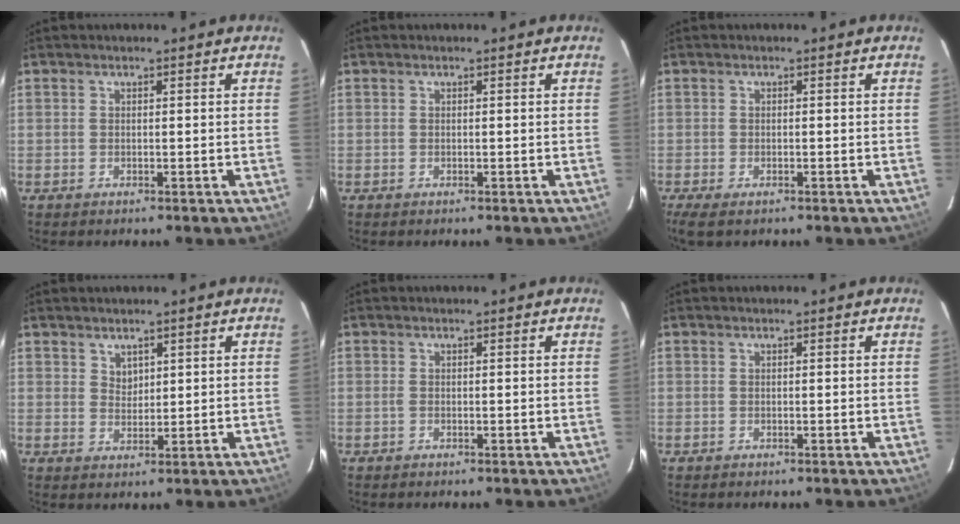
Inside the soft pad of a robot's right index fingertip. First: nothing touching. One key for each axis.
{"total": 0.0}
{"total": 4.0, "fx": -2.6, "fy": 1.5, "fz": 2.6, "tx": -0.060, "ty": -0.015, "tz": -0.045}
{"total": 2.3, "fx": 1.7, "fy": 1.5, "fz": 0.6, "tx": -0.005, "ty": 0.002, "tz": 0.032}
{"total": 0.5, "fx": -0.1, "fy": 0.2, "fz": 0.5, "tx": -0.011, "ty": 0.000, "tz": -0.003}
{"total": 0.0}